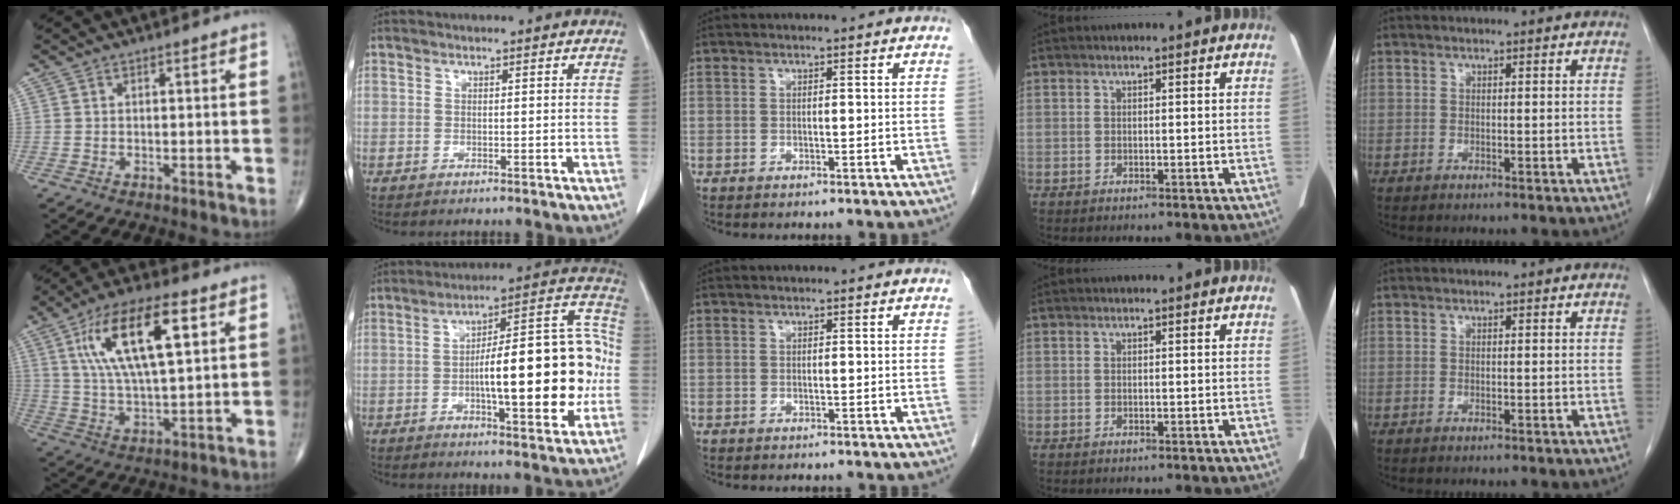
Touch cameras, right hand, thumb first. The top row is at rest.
{"thumb": {"total": 17.6, "force": [6.2, 6.3, 15.3], "torque": [-0.270, -0.004, 0.109]}, "index": {"total": 20.4, "force": [-2.3, 4.9, 19.7], "torque": [-0.272, 0.035, -0.033]}}